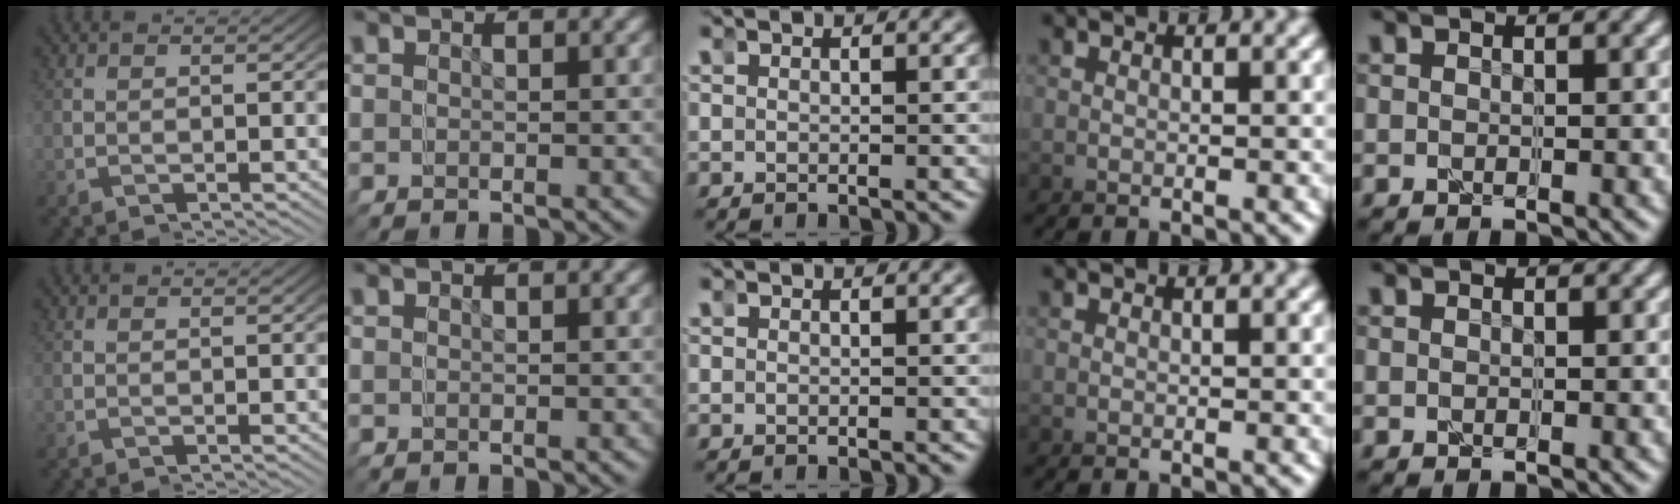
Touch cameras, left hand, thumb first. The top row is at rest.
{}